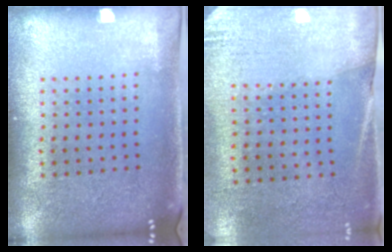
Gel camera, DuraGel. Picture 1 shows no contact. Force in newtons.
{"total": 2.6, "press": 2.3, "slide": 1.4}